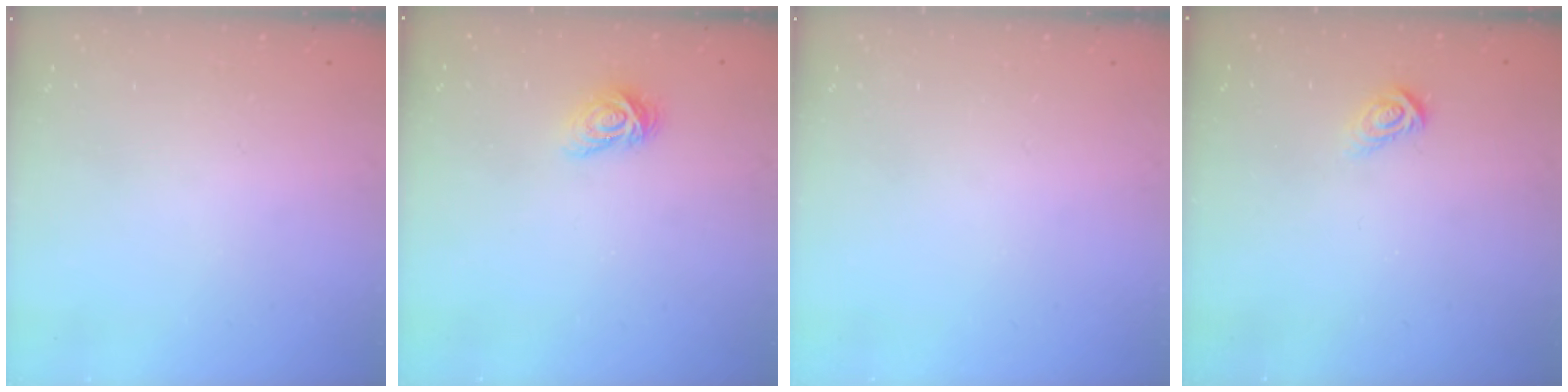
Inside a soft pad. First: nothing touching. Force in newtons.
{"total": 4.5, "press": 4.4, "slide": 0.7}
{"total": 0.0}
{"total": 4.6, "press": 4.6, "slide": 0.4}